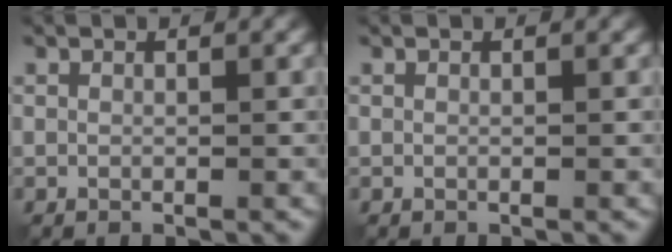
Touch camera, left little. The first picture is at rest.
{"total": 0.0}